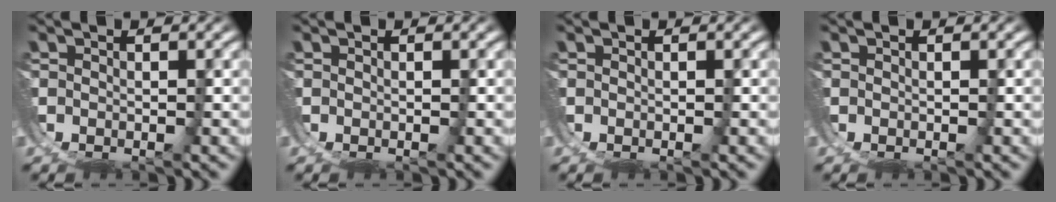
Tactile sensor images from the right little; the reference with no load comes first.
{"total": 0.0}
{"total": 0.0}
{"total": 0.0}